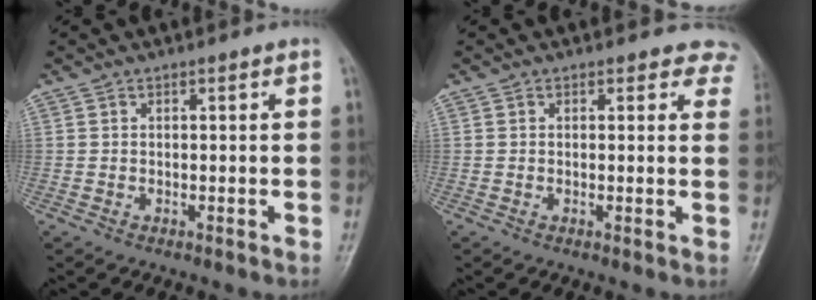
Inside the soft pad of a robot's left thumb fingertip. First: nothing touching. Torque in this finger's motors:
{"motor_torque": [0.01, -0.08, 0.09, 0.34, 0.04]}